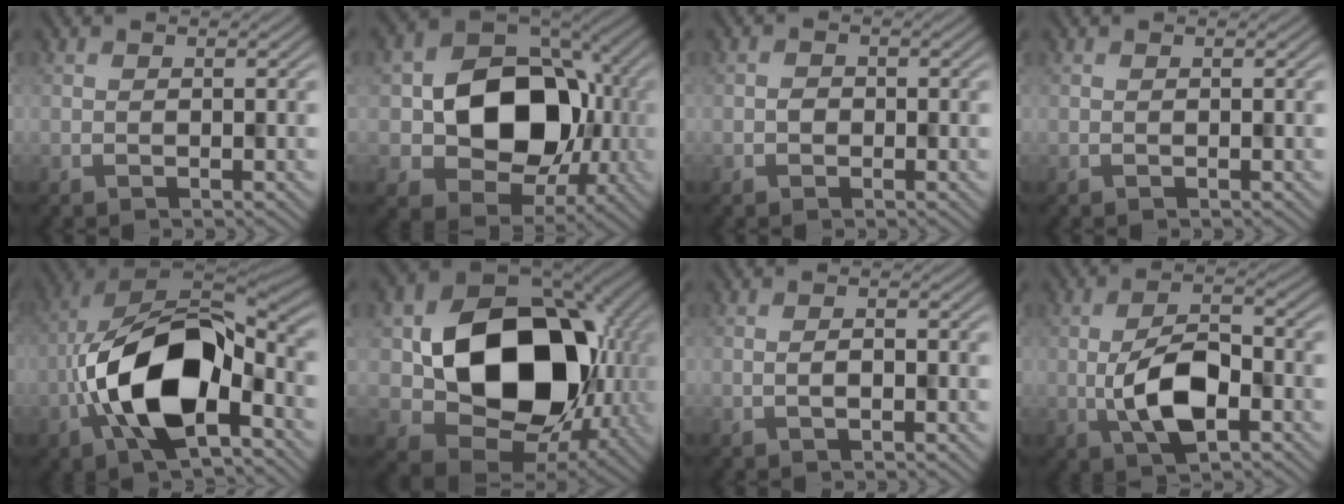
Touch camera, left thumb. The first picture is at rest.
{"total": 13.8, "force": [-0.7, 10.9, 8.5], "torque": [-0.112, -0.009, -0.009]}
{"total": 1.1, "force": [-0.5, 0.9, -0.4], "torque": [0.010, 0.000, -0.007]}
{"total": 0.0}
{"total": 15.3, "force": [-4.1, 8.3, 12.2], "torque": [-0.209, -0.006, -0.082]}
{"total": 16.9, "force": [0.3, 13.1, 10.6], "torque": [-0.167, -0.039, 0.031]}
{"total": 0.7, "force": [-0.4, 0.2, 0.6], "torque": [-0.008, 0.003, -0.006]}
{"total": 7.4, "force": [-1.9, 3.5, 6.3], "torque": [-0.118, 0.004, -0.036]}